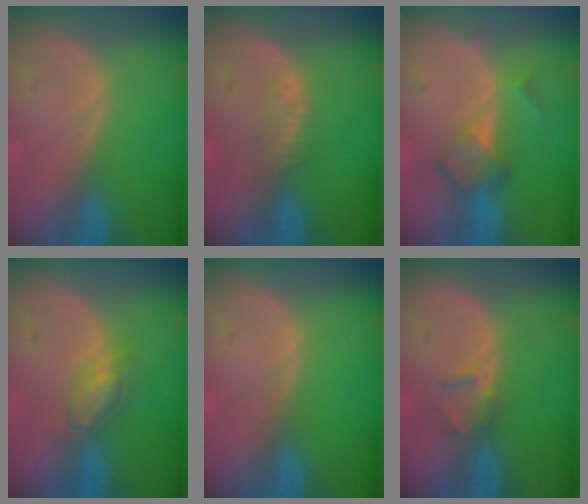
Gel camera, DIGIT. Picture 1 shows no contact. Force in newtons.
{"total": 1.8, "press": 1.8, "slide": 0.1}
{"total": 5.9, "press": 5.0, "slide": 3.2}
{"total": 4.7, "press": 4.1, "slide": 2.2}
{"total": 0.0}
{"total": 1.9, "press": 1.7, "slide": 0.9}